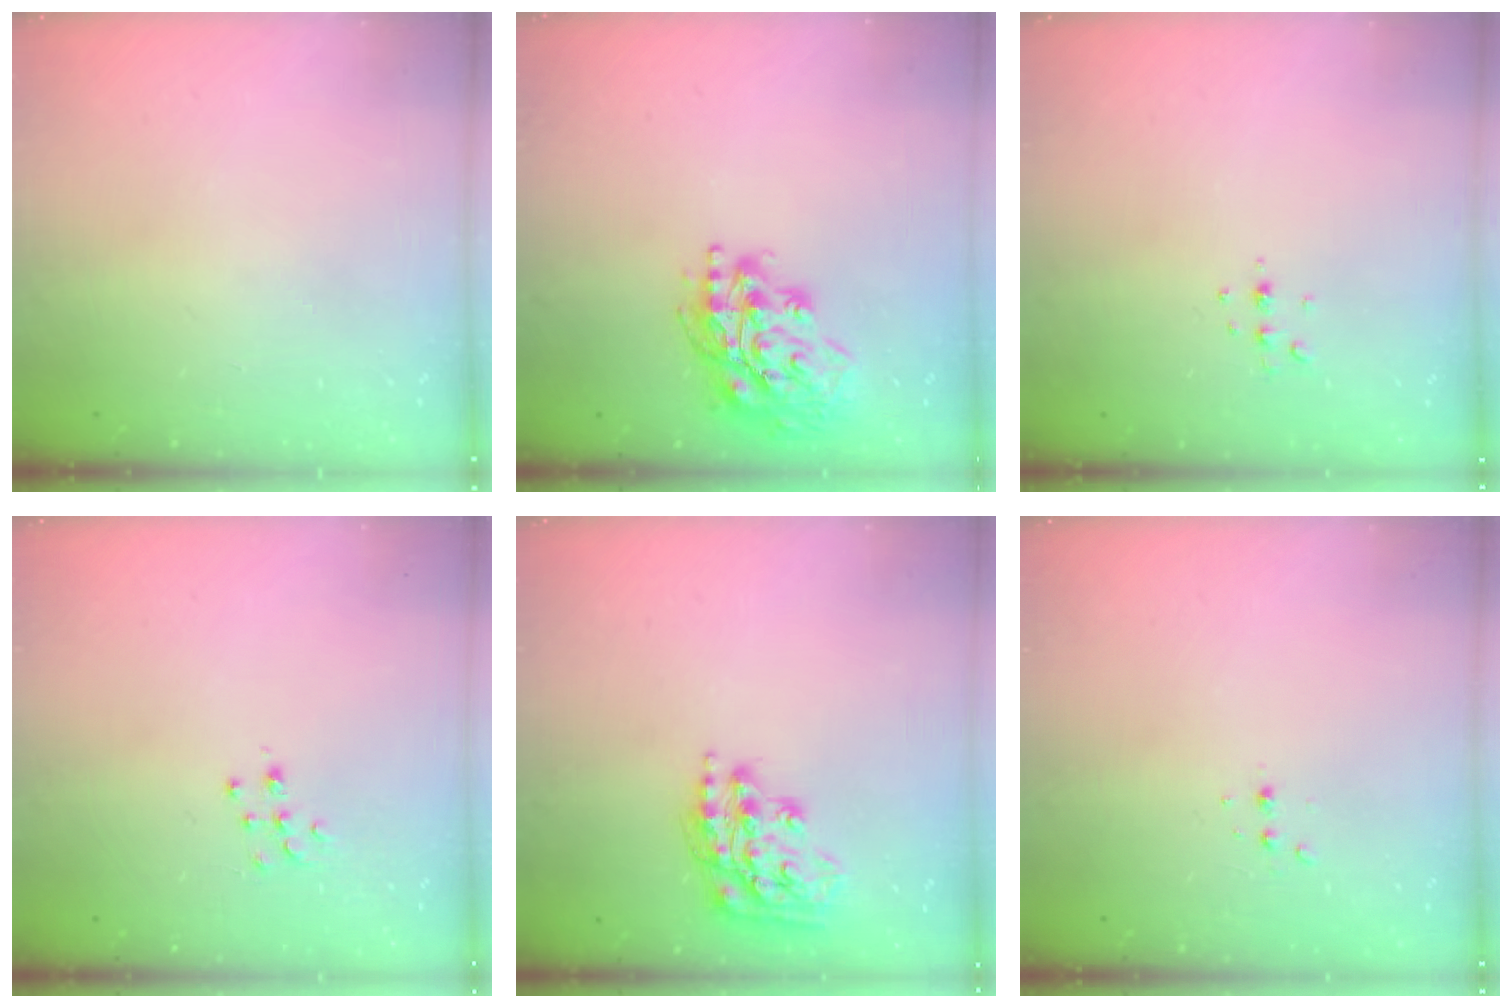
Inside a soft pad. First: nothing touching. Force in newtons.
{"total": 17.4, "press": 17.1, "slide": 2.7}
{"total": 3.7, "press": 3.6, "slide": 0.7}
{"total": 7.2, "press": 7.2, "slide": 0.5}
{"total": 16.3, "press": 16.2, "slide": 1.1}
{"total": 3.1, "press": 3.0, "slide": 0.6}